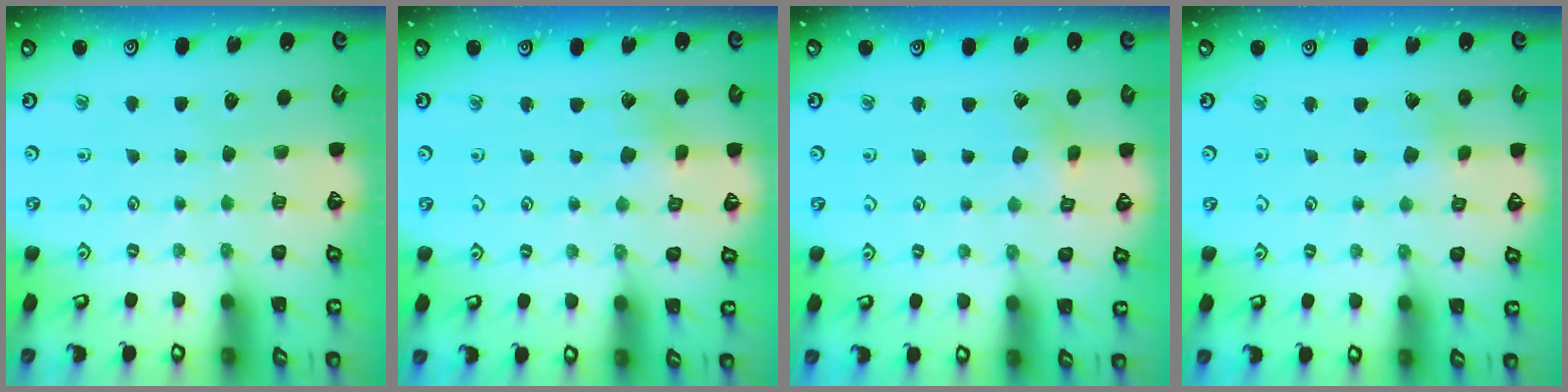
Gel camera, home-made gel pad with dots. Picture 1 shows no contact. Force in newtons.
{"total": 3.0, "press": 3.0, "slide": 0.2}
{"total": 2.9, "press": 2.8, "slide": 0.3}
{"total": 2.2, "press": 2.2, "slide": 0.1}